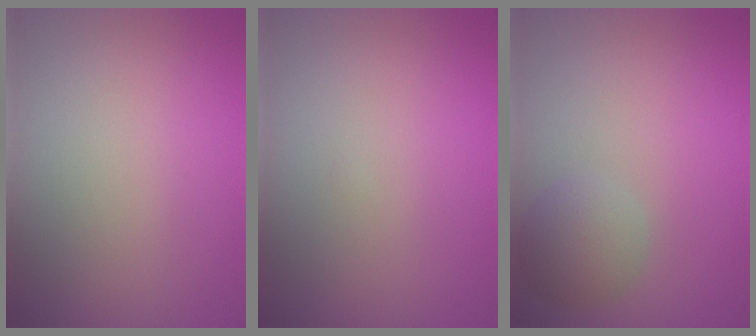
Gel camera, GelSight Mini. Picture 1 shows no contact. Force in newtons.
{"total": 0.0}
{"total": 3.2, "press": 3.2, "slide": 0.1}